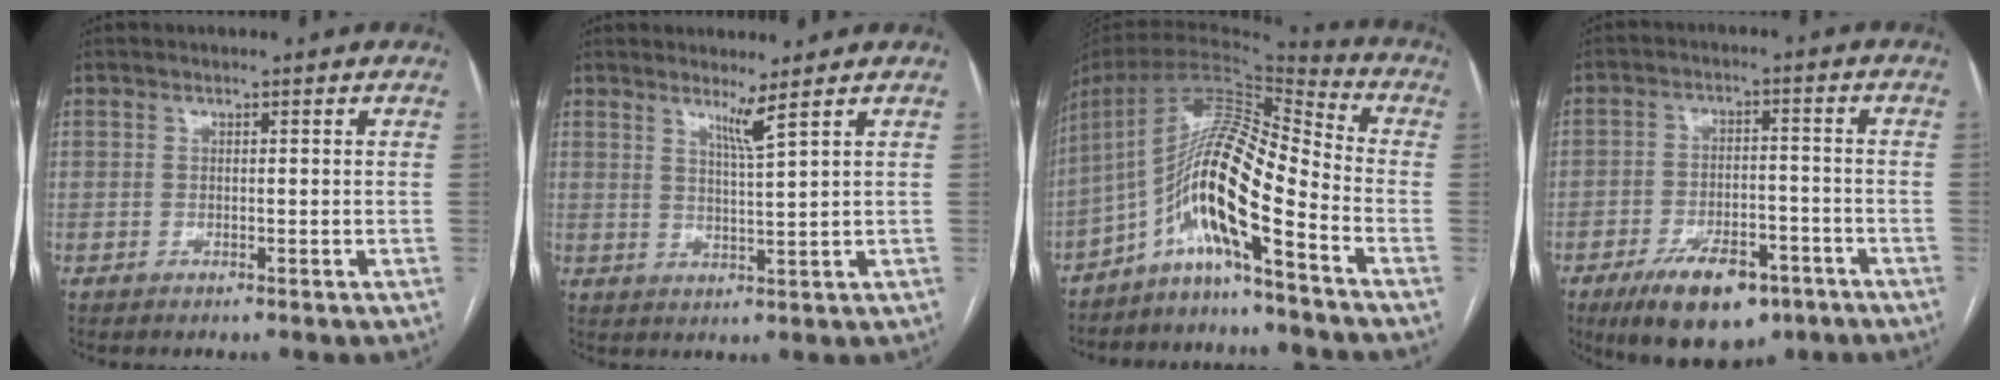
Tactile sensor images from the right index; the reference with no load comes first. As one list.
[{"total": 3.0, "force": [2.1, -1.1, 1.8], "torque": [-0.033, -0.019, 0.042]}, {"total": 14.0, "force": [-6.9, 1.2, 12.1], "torque": [-0.224, 0.024, -0.126]}, {"total": 12.0, "force": [-7.6, 5.4, 7.6], "torque": [-0.122, -0.003, -0.118]}]